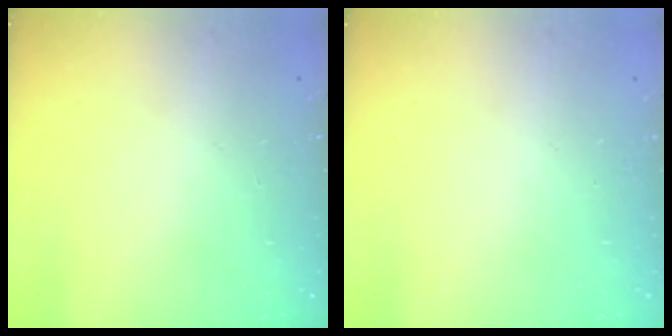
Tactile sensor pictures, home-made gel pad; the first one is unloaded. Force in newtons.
{"total": 0.0}